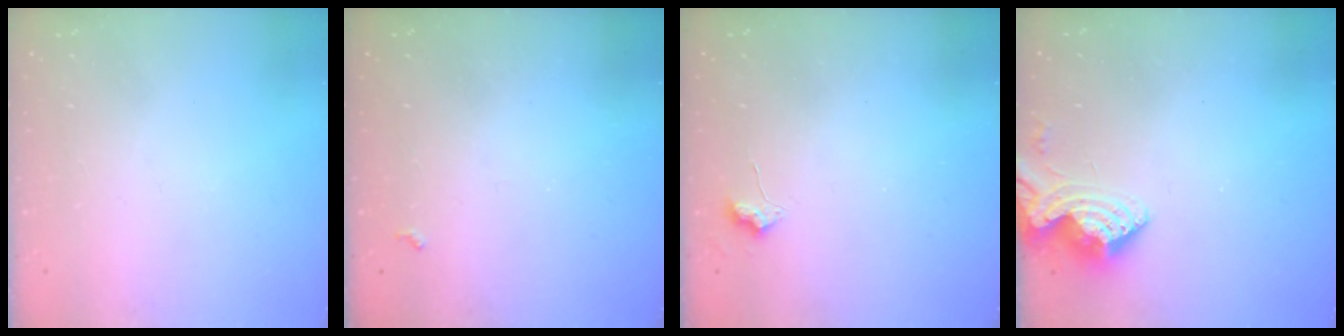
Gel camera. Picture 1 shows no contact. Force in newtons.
{"total": 3.7, "press": 3.6, "slide": 0.7}
{"total": 6.5, "press": 6.4, "slide": 0.9}
{"total": 7.8, "press": 7.7, "slide": 0.8}